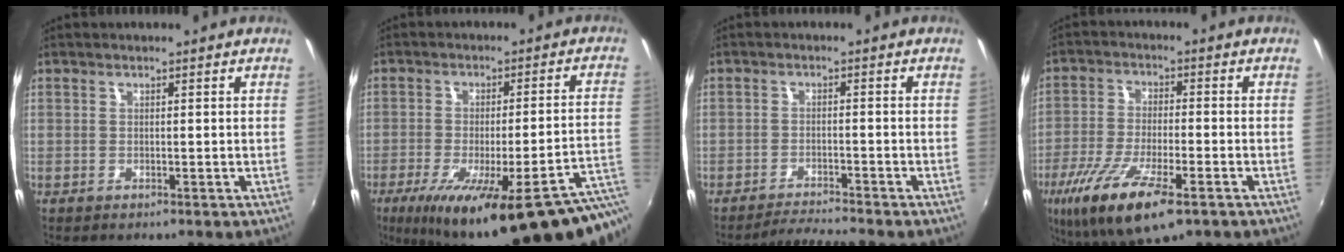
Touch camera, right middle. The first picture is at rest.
{"total": 25.0, "force": [-14.3, 3.5, 20.2], "torque": [-0.286, -0.064, -0.187]}
{"total": 4.2, "force": [-4.1, -0.7, 0.6], "torque": [-0.035, -0.004, -0.074]}
{"total": 15.5, "force": [-8.6, 4.7, 12.0], "torque": [-0.250, -0.050, -0.159]}